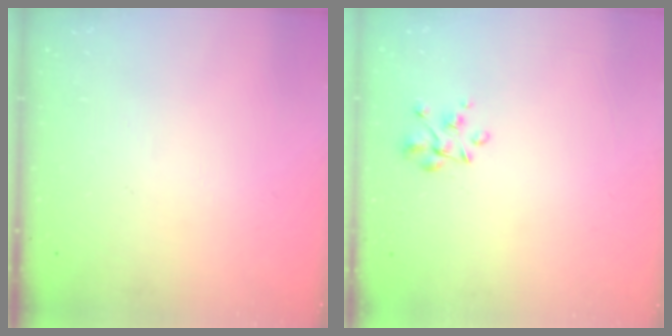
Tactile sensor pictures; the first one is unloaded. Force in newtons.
{"total": 3.7, "press": 3.5, "slide": 1.2}